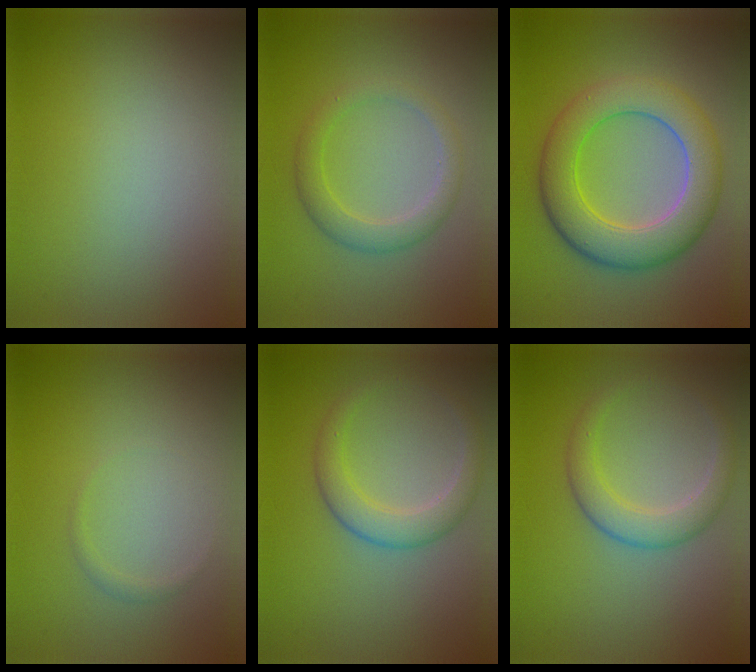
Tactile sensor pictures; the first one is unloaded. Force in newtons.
{"total": 2.7, "press": 2.7, "slide": 0.1}
{"total": 7.6, "press": 7.6, "slide": 0.5}
{"total": 0.6, "press": 0.6, "slide": 0.0}
{"total": 3.1, "press": 3.1, "slide": 0.3}
{"total": 3.1, "press": 3.1, "slide": 0.3}